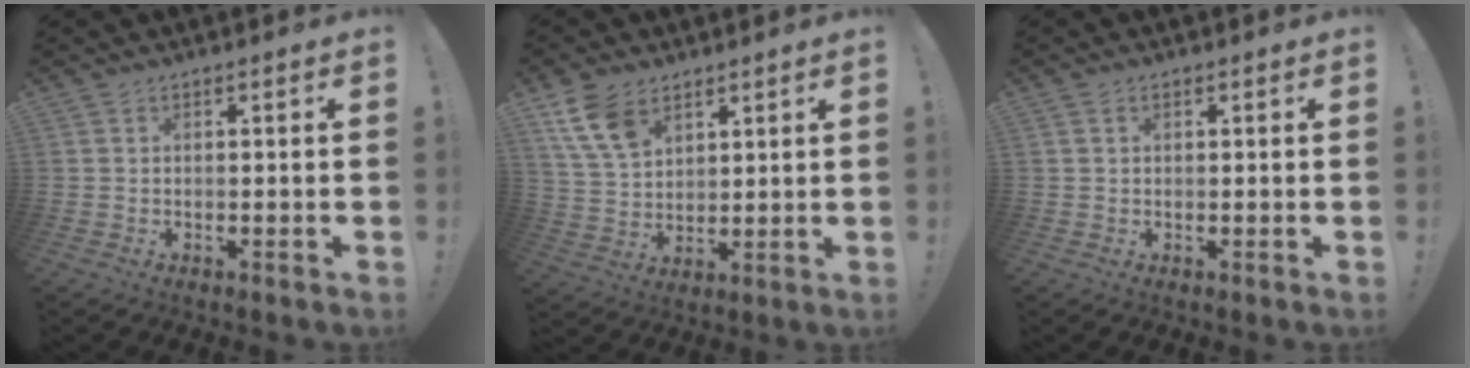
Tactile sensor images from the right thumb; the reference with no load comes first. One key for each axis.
{"total": 11.2, "fx": 6.6, "fy": 6.8, "fz": 6.0, "tx": -0.118, "ty": -0.028, "tz": 0.130}
{"total": 0.7, "fx": 0.3, "fy": 0.5, "fz": 0.3, "tx": -0.007, "ty": 0.003, "tz": 0.007}